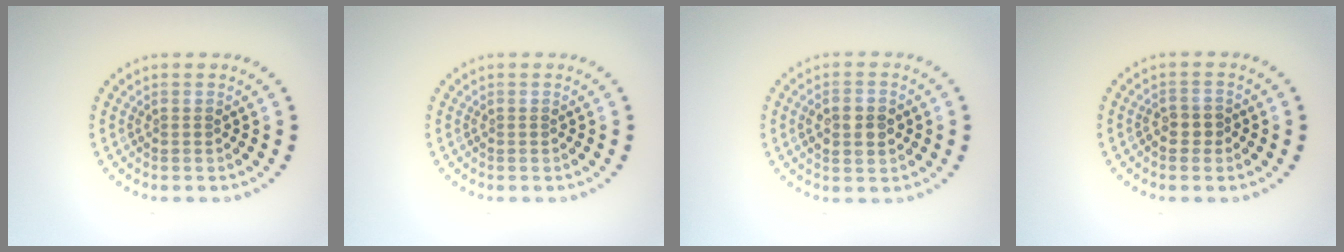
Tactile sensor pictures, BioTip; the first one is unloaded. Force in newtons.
{"total": 0.0}
{"total": 3.4, "press": 3.4, "slide": 0.4}
{"total": 1.2, "press": 1.1, "slide": 0.3}